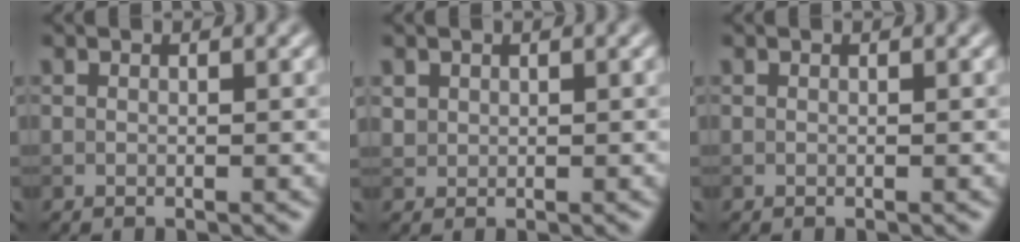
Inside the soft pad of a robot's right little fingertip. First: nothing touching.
{"total": 0.9, "force": [0.5, 0.7, 0.1], "torque": [-0.001, -0.004, 0.016]}
{"total": 0.0}